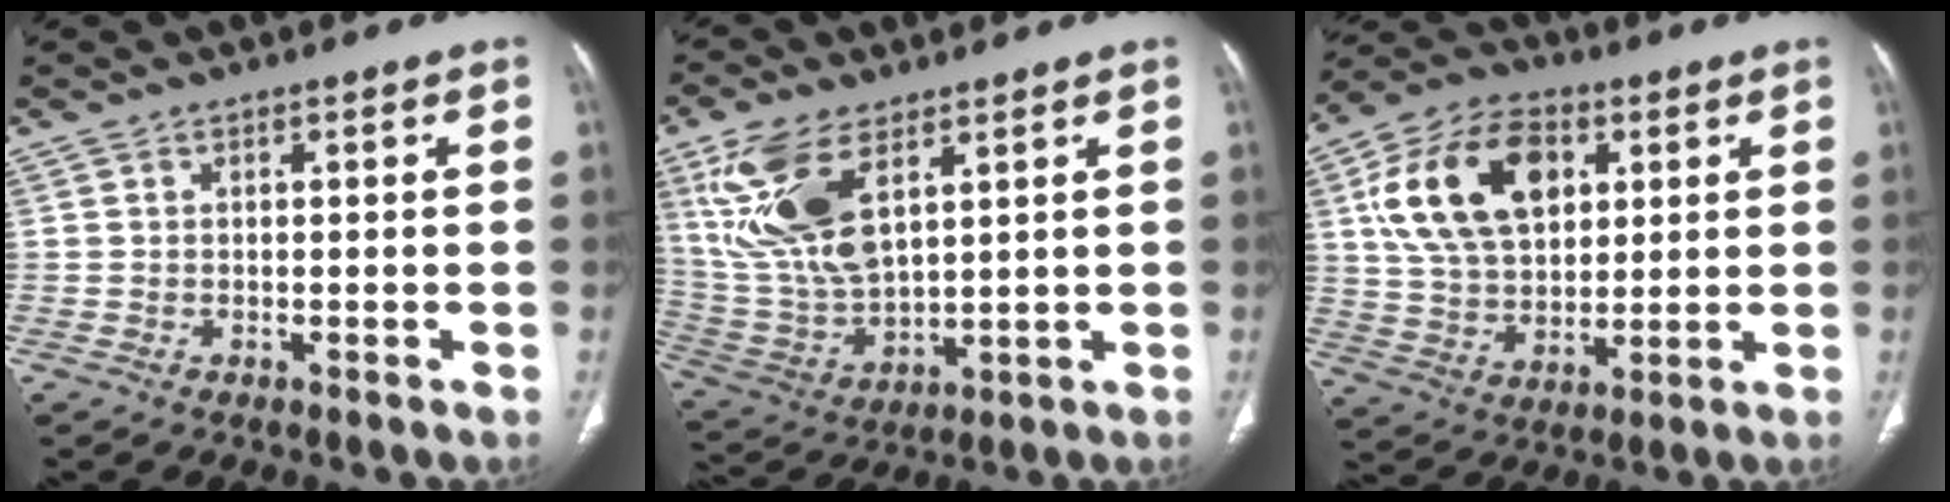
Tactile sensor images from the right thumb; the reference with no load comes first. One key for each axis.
{"total": 15.9, "fx": 7.0, "fy": 7.6, "fz": 12.1, "tx": -0.247, "ty": -0.022, "tz": 0.151}
{"total": 19.1, "fx": 6.0, "fy": 12.4, "fz": 13.3, "tx": -0.214, "ty": -0.002, "tz": 0.111}